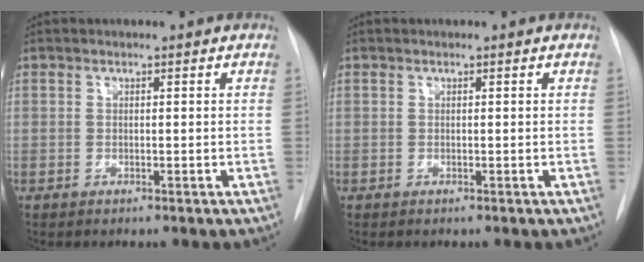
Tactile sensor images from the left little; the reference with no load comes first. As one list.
[{"total": 0.0}]